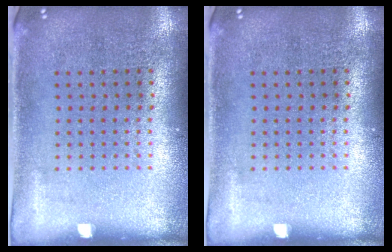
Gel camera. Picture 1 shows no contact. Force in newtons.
{"total": 0.0}